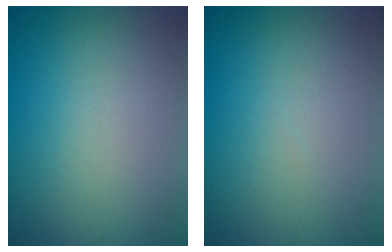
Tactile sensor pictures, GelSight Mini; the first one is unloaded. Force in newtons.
{"total": 0.0}